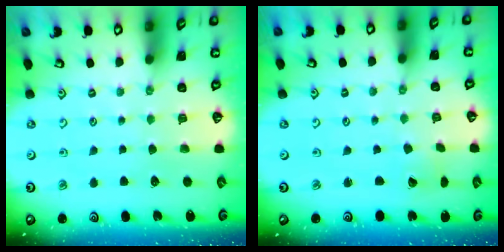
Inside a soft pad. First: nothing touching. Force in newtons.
{"total": 0.9, "press": 0.9, "slide": 0.1}